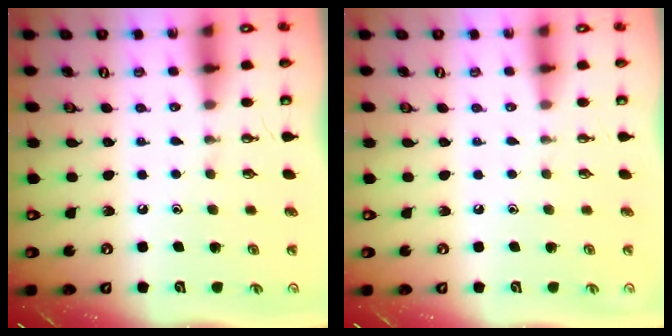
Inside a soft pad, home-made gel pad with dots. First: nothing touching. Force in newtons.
{"total": 0.0}